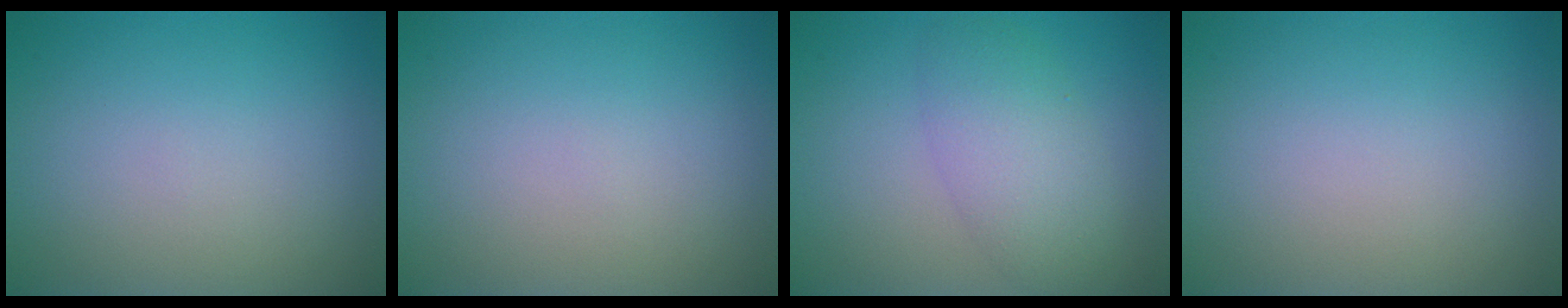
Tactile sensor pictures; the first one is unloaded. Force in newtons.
{"total": 0.0}
{"total": 4.4, "press": 4.4, "slide": 0.1}
{"total": 0.0}